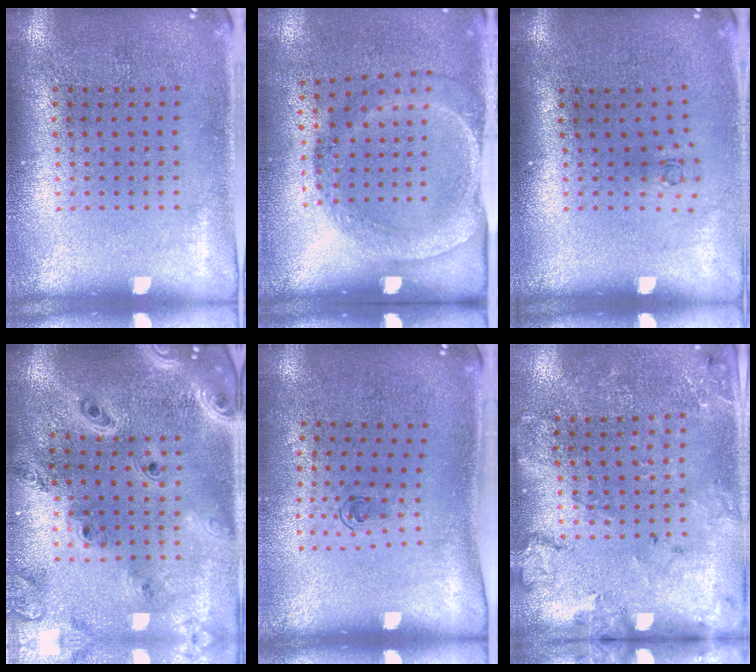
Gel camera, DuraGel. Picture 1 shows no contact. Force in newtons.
{"total": 1.8, "press": 1.2, "slide": 1.4}
{"total": 0.6, "press": 0.3, "slide": 0.5}
{"total": 2.7, "press": 2.4, "slide": 1.3}
{"total": 0.6, "press": 0.4, "slide": 0.5}
{"total": 1.8, "press": 1.7, "slide": 0.7}